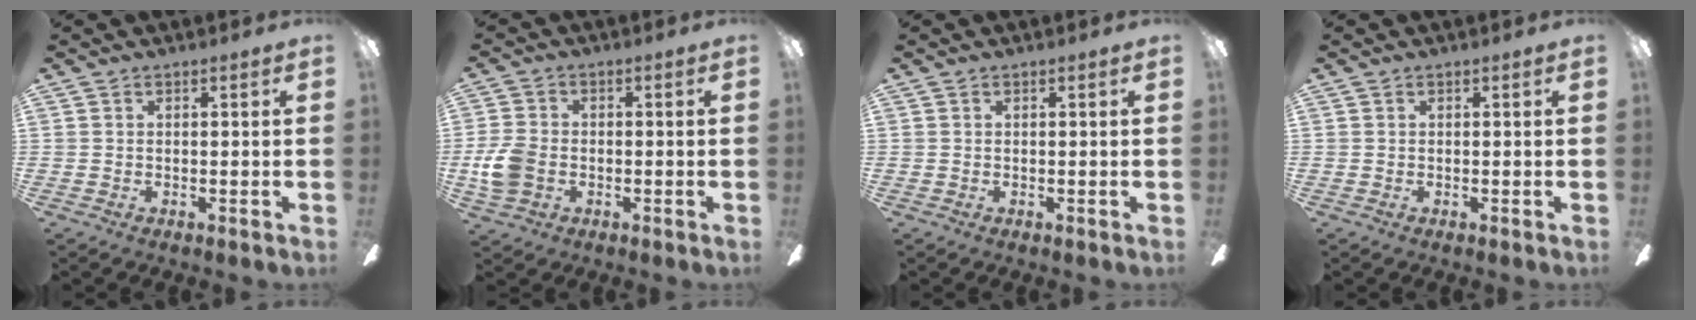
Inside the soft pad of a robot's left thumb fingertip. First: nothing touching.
{"total": 7.5, "force": [-1.5, 5.6, 4.7], "torque": [-0.110, 0.012, -0.027]}
{"total": 0.0}
{"total": 0.0}